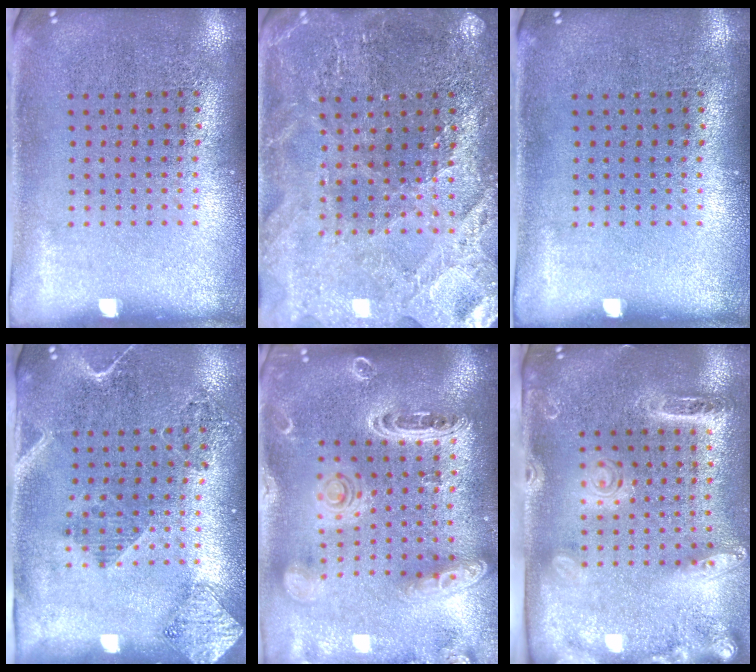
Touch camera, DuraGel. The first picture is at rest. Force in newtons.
{"total": 2.7, "press": 2.7, "slide": 0.3}
{"total": 0.0}
{"total": 1.9, "press": 1.7, "slide": 0.9}
{"total": 2.5, "press": 2.3, "slide": 1.2}
{"total": 2.5, "press": 2.0, "slide": 1.5}